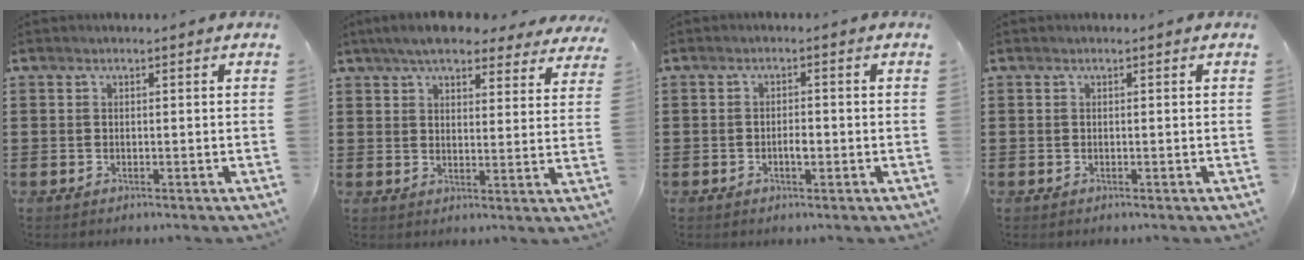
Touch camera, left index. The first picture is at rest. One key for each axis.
{"total": 6.1, "fx": 5.5, "fy": 1.3, "fz": 2.4, "tx": -0.058, "ty": -0.009, "tz": 0.099}
{"total": 2.0, "fx": -0.5, "fy": 0.8, "fz": 1.8, "tx": -0.034, "ty": 0.002, "tz": -0.011}
{"total": 0.0}